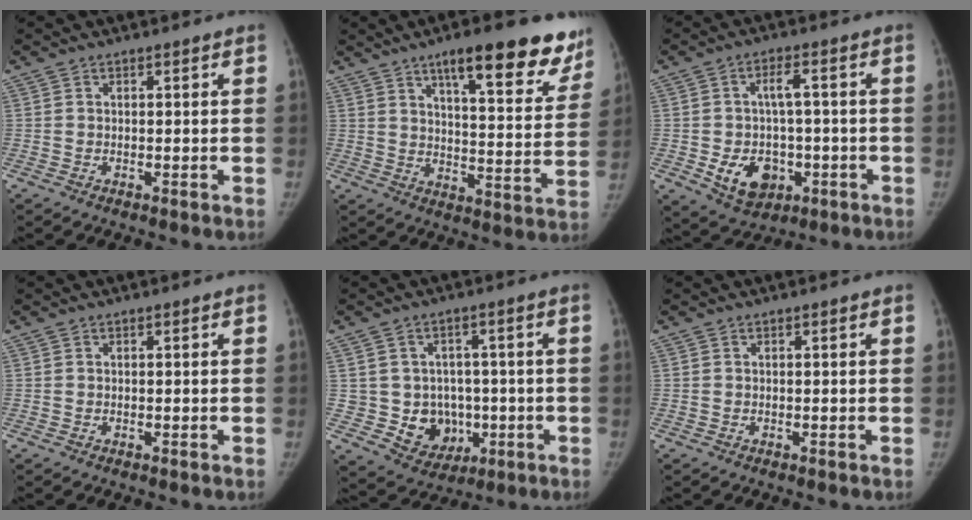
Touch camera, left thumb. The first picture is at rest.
{"total": 20.4, "force": [13.6, 5.8, 14.1], "torque": [-0.139, -0.057, 0.182]}
{"total": 10.4, "force": [-2.7, 7.1, 7.0], "torque": [-0.091, 0.014, -0.033]}
{"total": 0.0}
{"total": 9.4, "force": [-1.1, 8.5, 4.0], "torque": [-0.016, 0.009, 0.004]}
{"total": 0.0}